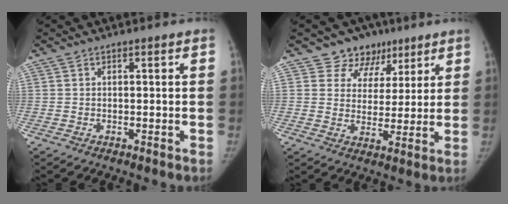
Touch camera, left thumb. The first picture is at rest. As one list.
[{"total": 8.2, "force": [5.3, 6.2, 0.4], "torque": [0.039, -0.027, 0.083]}]